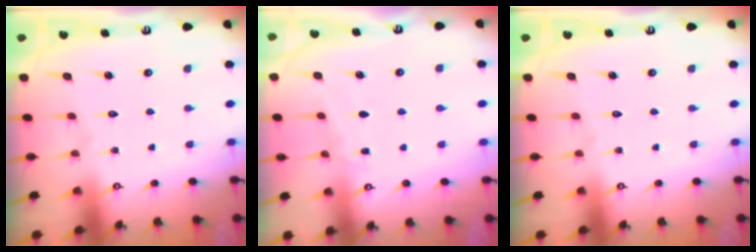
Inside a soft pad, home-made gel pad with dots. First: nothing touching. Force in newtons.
{"total": 4.3, "press": 4.3, "slide": 0.4}
{"total": 0.0}